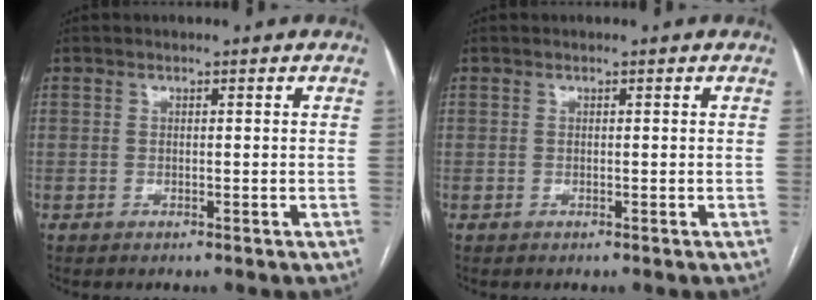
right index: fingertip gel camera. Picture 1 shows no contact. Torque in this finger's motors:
{"motor_torque": [0.08, 0.00, -0.01, 0.00]}